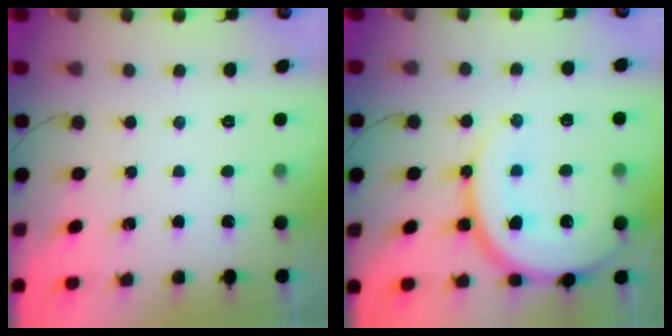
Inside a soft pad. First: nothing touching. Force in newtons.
{"total": 16.8, "press": 16.7, "slide": 1.7}